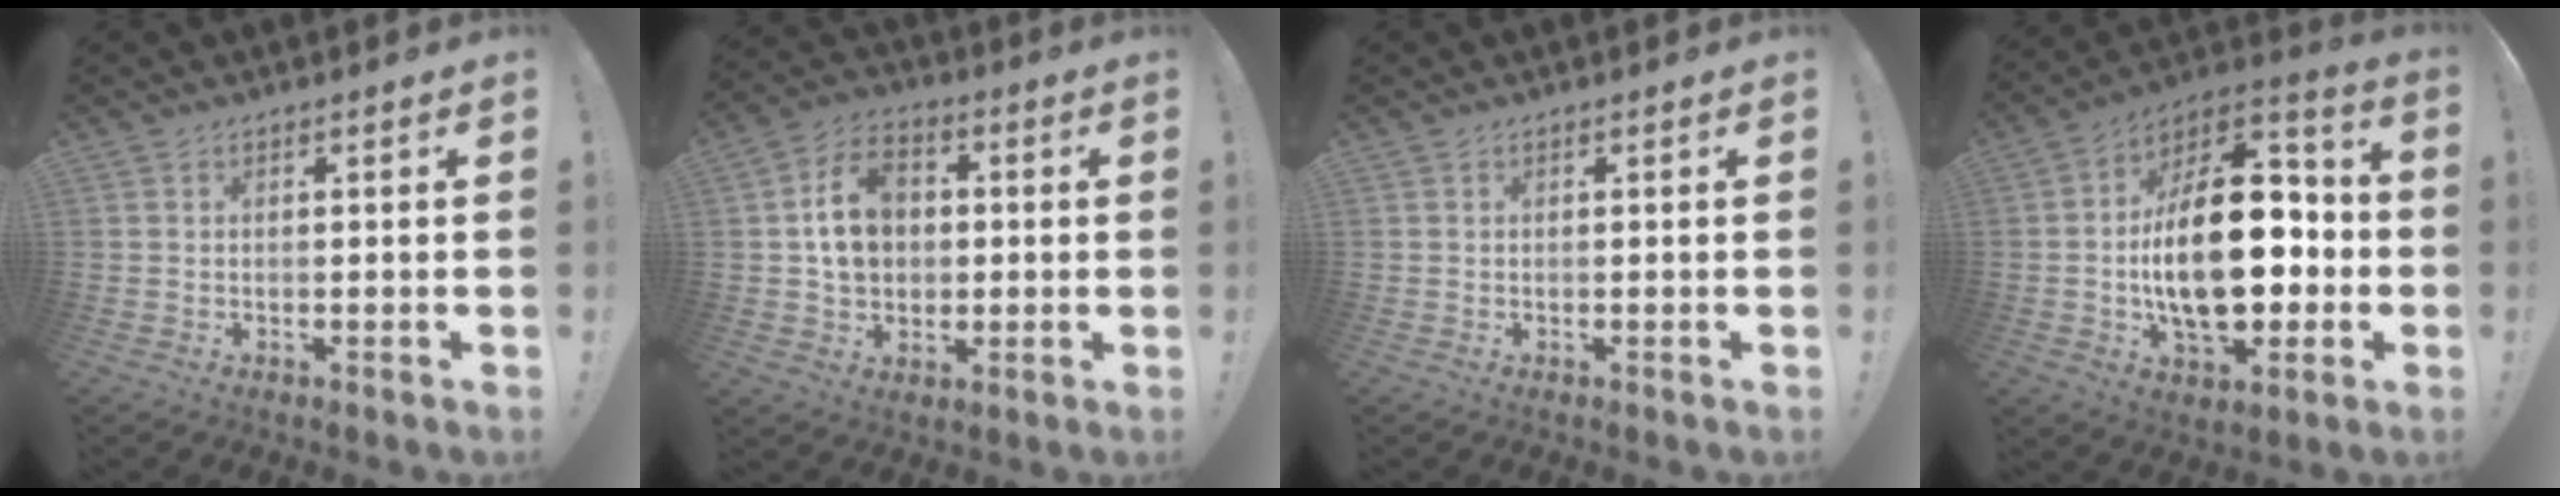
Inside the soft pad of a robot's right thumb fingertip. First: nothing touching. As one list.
[{"total": 12.6, "force": [1.3, 10.3, 7.3], "torque": [-0.113, 0.011, 0.028]}, {"total": 0.0}, {"total": 26.0, "force": [-2.4, 14.3, 21.6], "torque": [-0.377, 0.015, -0.035]}]